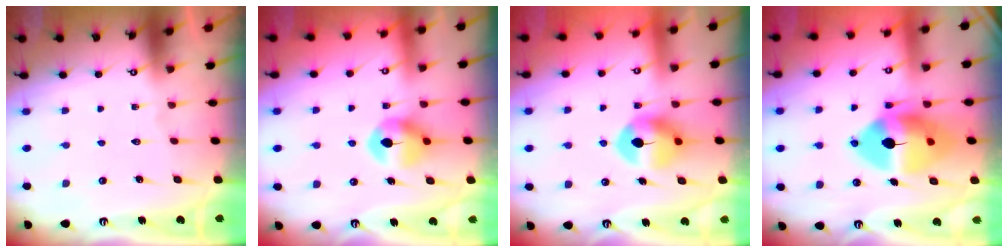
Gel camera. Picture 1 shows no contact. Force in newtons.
{"total": 7.9, "press": 7.9, "slide": 0.2}
{"total": 9.7, "press": 9.7, "slide": 0.8}
{"total": 15.1, "press": 15.0, "slide": 2.3}